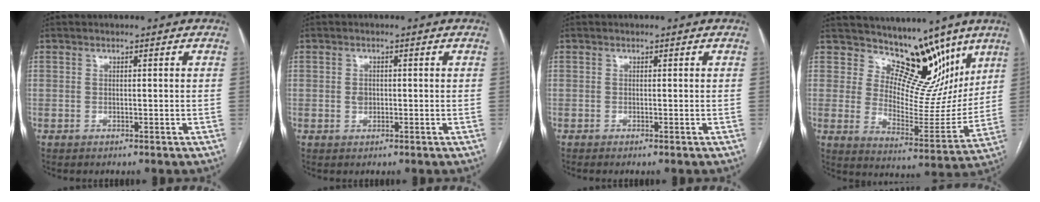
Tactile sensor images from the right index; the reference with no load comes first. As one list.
[{"total": 1.4, "force": [0.0, 1.2, 0.8], "torque": [-0.015, 0.002, 0.001]}, {"total": 0.0}, {"total": 12.7, "force": [9.9, 6.2, 5.0], "torque": [-0.056, -0.019, 0.151]}]